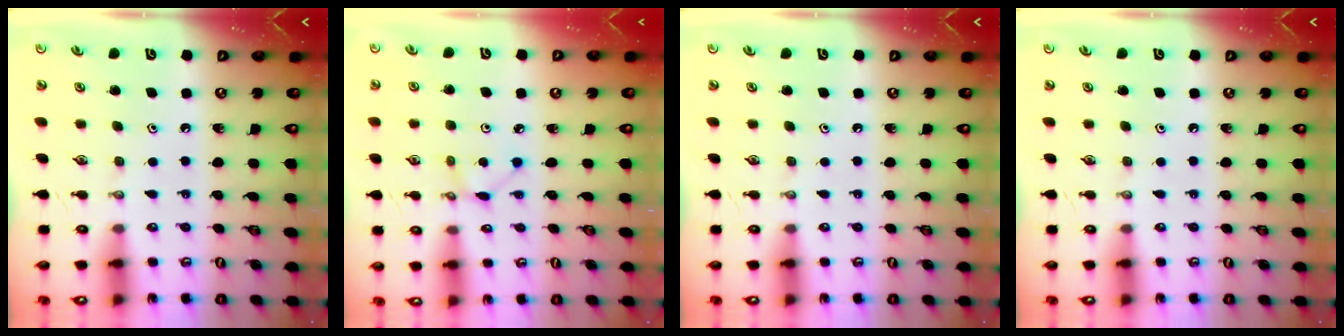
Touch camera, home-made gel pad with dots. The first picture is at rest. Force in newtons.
{"total": 2.4, "press": 2.4, "slide": 0.2}
{"total": 0.0}
{"total": 0.0}